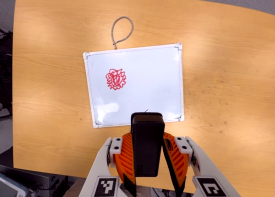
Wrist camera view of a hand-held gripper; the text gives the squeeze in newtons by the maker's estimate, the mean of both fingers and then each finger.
{"total": 5.2, "left": 4.7, "right": 5.8}